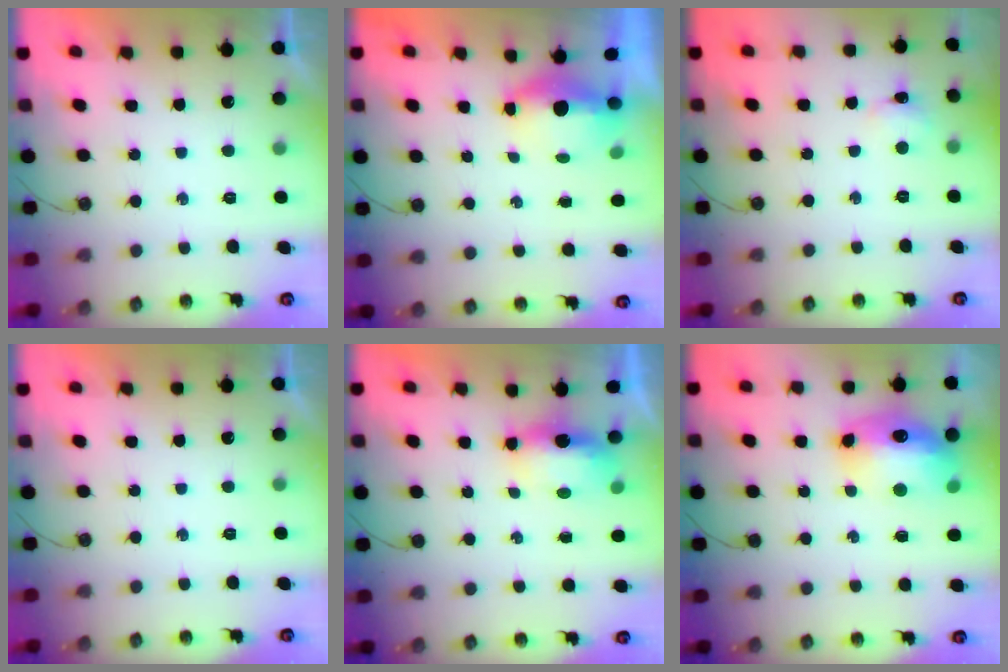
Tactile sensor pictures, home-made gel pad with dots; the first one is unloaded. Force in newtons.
{"total": 5.0, "press": 4.7, "slide": 1.6}
{"total": 3.2, "press": 3.2, "slide": 0.6}
{"total": 0.0}
{"total": 9.9, "press": 6.8, "slide": 7.2}
{"total": 14.4, "press": 14.4, "slide": 1.3}